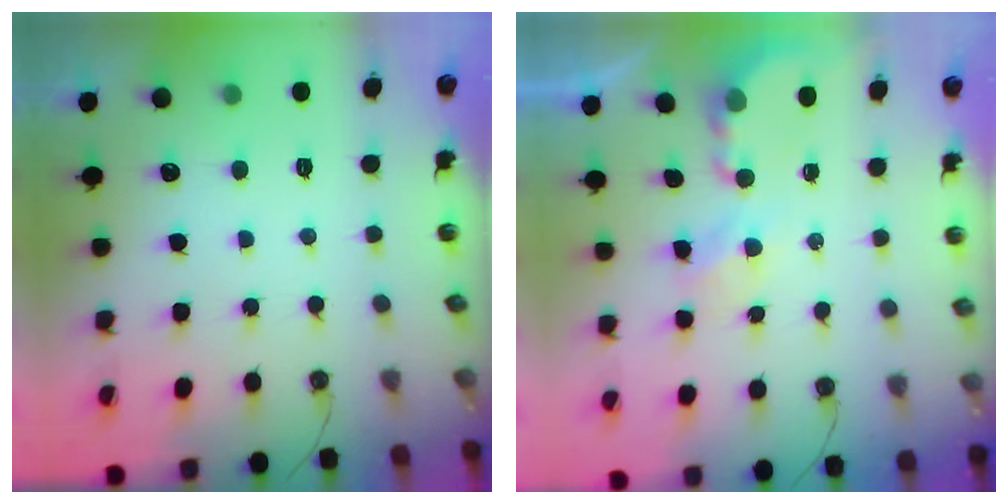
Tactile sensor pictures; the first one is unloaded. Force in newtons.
{"total": 3.8, "press": 3.8, "slide": 0.4}